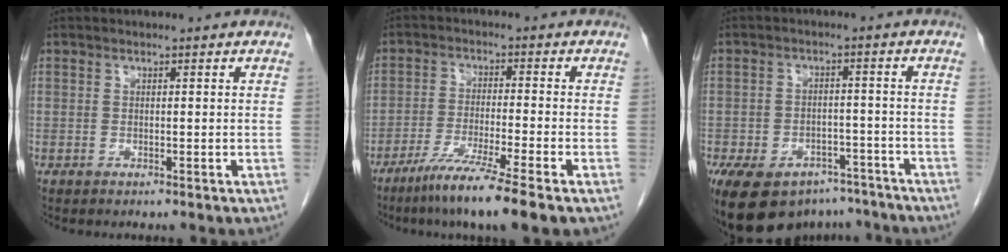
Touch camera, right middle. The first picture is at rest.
{"total": 9.8, "force": [-6.8, -0.9, 7.0], "torque": [-0.124, -0.031, -0.116]}
{"total": 17.2, "force": [-11.9, 10.1, 7.1], "torque": [-0.173, 0.000, -0.159]}